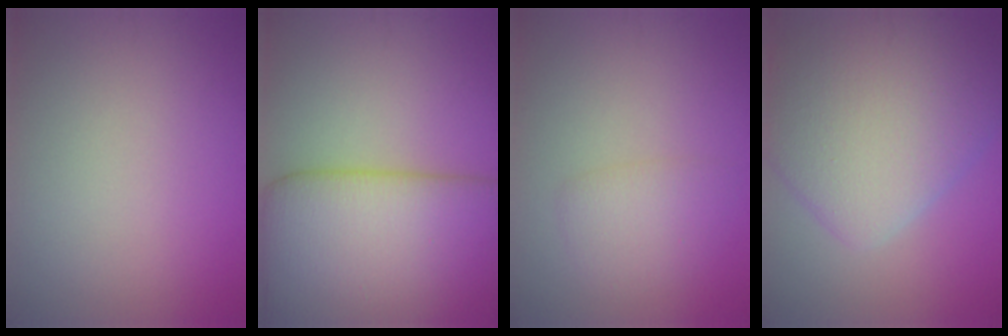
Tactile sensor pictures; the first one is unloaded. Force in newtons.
{"total": 13.6, "press": 13.6, "slide": 0.8}
{"total": 2.3, "press": 2.3, "slide": 0.1}
{"total": 9.3, "press": 9.3, "slide": 0.3}